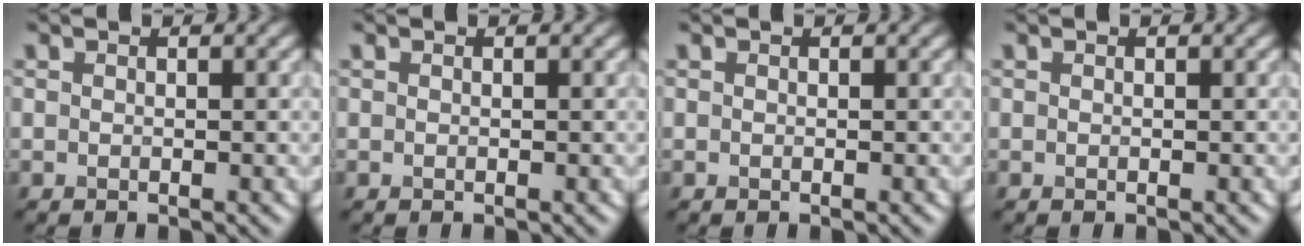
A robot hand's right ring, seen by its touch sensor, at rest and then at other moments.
{"total": 0.0}
{"total": 0.0}
{"total": 0.0}